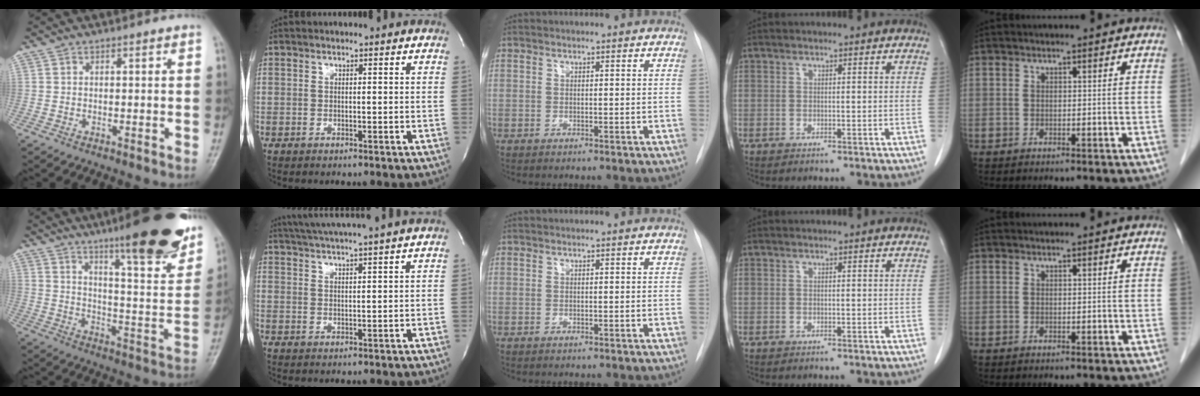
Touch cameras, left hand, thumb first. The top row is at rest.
{"thumb": {"total": 23.5, "force": [15.9, 4.6, 16.8], "torque": [-0.208, -0.067, 0.227]}, "index": {"total": 10.7, "force": [9.3, -1.6, 5.0], "torque": [-0.090, 0.008, 0.132]}}